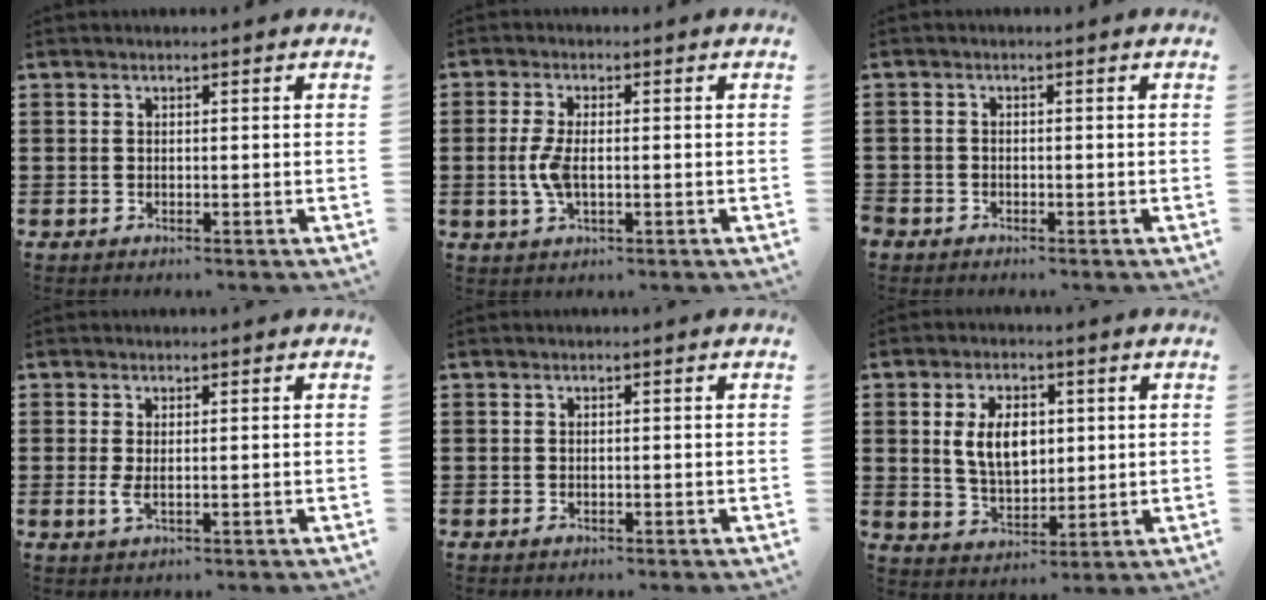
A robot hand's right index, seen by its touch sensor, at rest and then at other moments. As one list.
[{"total": 4.8, "force": [-0.5, 2.1, 4.3], "torque": [-0.107, -0.009, -0.017]}, {"total": 1.2, "force": [-1.1, 0.6, 0.0], "torque": [-0.002, 0.004, -0.025]}, {"total": 2.1, "force": [0.0, 0.6, 2.0], "torque": [-0.046, -0.005, -0.001]}, {"total": 0.0}, {"total": 7.2, "force": [1.2, 4.5, 5.5], "torque": [-0.108, 0.009, 0.015]}]